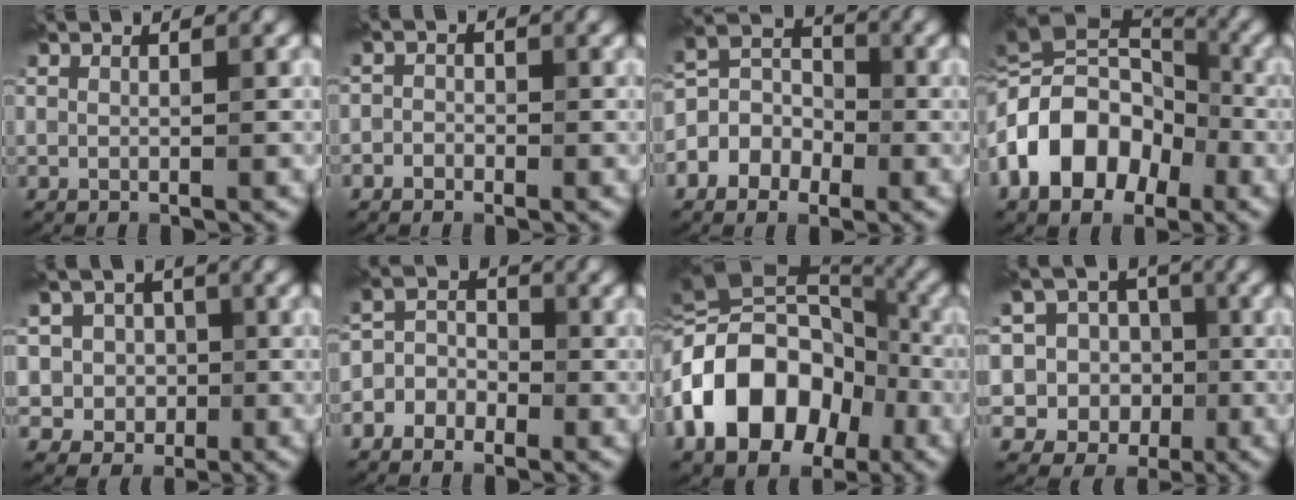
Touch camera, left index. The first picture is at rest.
{"total": 1.2, "force": [-0.6, 1.0, 0.2], "torque": [0.017, 0.001, -0.023]}
{"total": 4.9, "force": [-1.9, 3.9, 2.3], "torque": [-0.023, 0.008, -0.051]}
{"total": 13.0, "force": [-3.5, 9.1, 8.6], "torque": [-0.169, 0.014, -0.081]}
{"total": 4.9, "force": [0.4, 4.7, 1.4], "torque": [-0.015, 0.015, -0.007]}
{"total": 3.9, "force": [-1.7, 3.3, 1.3], "torque": [0.002, 0.014, -0.046]}
{"total": 15.9, "force": [-3.4, 11.5, 10.5], "torque": [-0.206, 0.007, -0.075]}
{"total": 10.3, "force": [-0.3, 9.8, 3.1], "torque": [-0.087, 0.036, -0.036]}